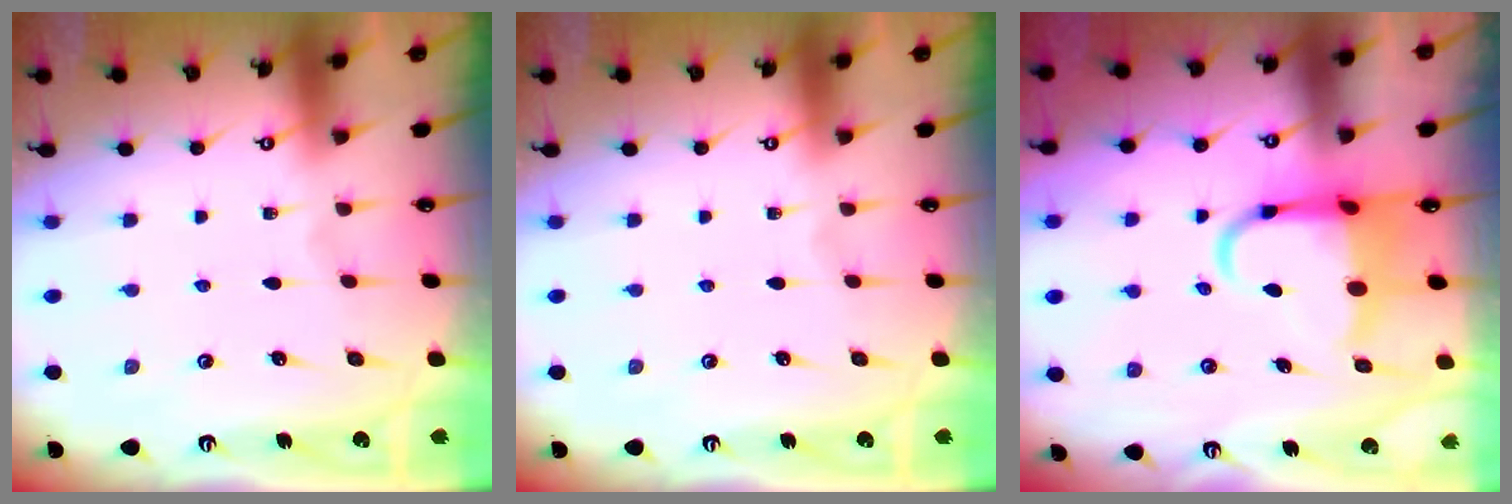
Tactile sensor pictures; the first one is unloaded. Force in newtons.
{"total": 0.0}
{"total": 8.1, "press": 7.9, "slide": 1.6}